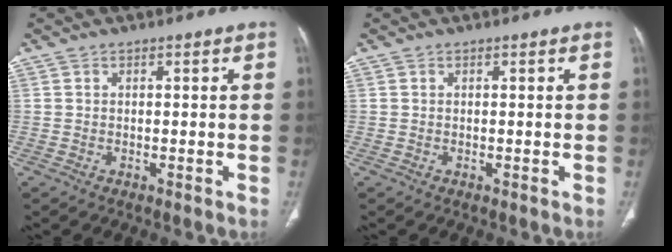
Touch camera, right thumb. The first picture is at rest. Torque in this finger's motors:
{"motor_torque": [0.00, 0.00, -0.05, -0.04, 0.00]}